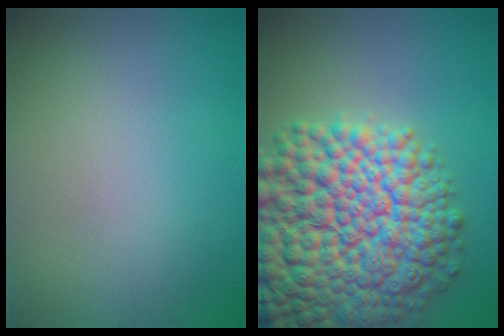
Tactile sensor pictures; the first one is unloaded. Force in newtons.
{"total": 14.5, "press": 14.5, "slide": 0.6}